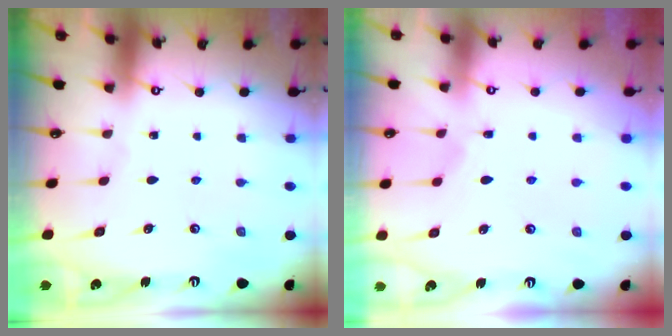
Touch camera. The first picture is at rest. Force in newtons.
{"total": 4.8, "press": 4.6, "slide": 1.2}